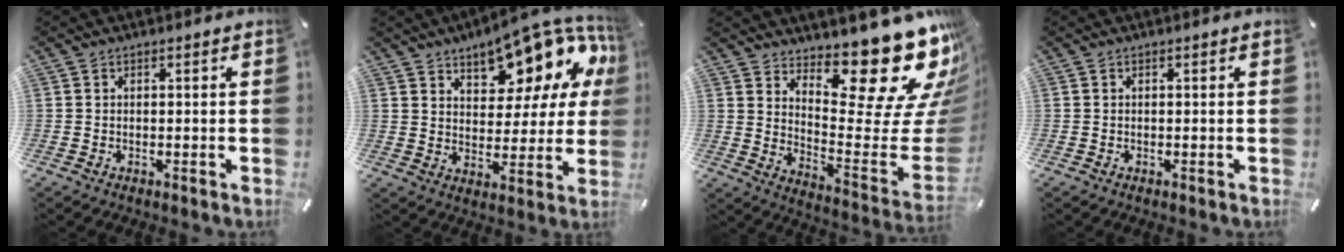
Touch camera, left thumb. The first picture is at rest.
{"total": 15.1, "force": [11.2, 7.0, 7.1], "torque": [-0.098, -0.088, 0.192]}
{"total": 22.9, "force": [16.7, 7.9, 13.5], "torque": [-0.139, -0.148, 0.267]}
{"total": 0.0}